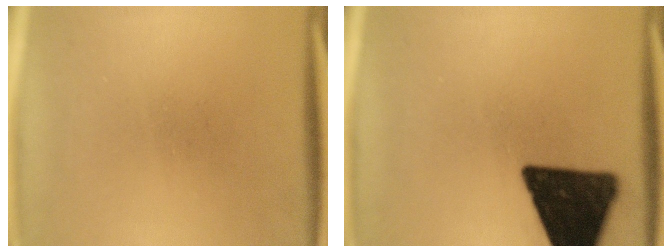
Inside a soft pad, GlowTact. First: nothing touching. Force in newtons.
{"total": 18.4}